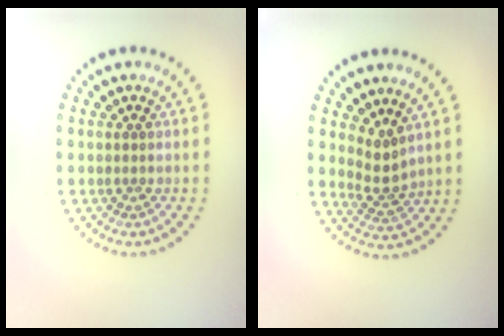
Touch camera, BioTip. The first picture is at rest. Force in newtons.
{"total": 2.2, "press": 1.5, "slide": 1.7}